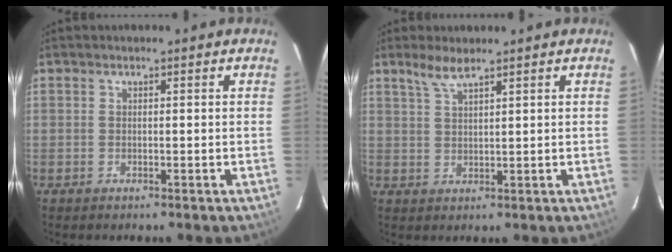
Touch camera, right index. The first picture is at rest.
{"total": 3.3, "force": [2.6, 0.3, 1.9], "torque": [-0.040, 0.003, 0.053]}